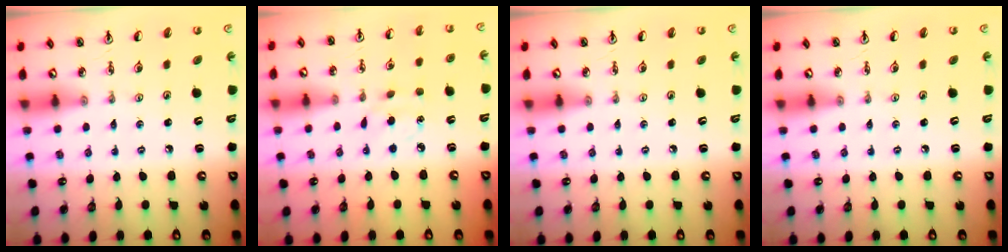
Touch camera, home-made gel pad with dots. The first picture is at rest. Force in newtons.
{"total": 6.0, "press": 6.0, "slide": 0.7}
{"total": 0.0}
{"total": 0.0}